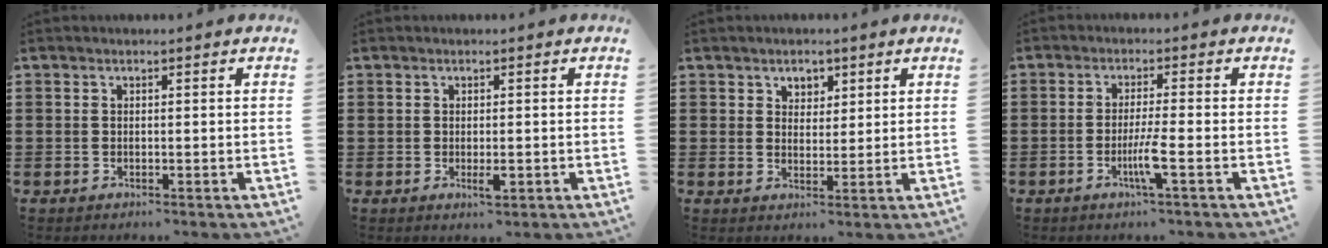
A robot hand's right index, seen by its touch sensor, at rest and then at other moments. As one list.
[{"total": 1.9, "force": [-0.4, 0.6, 1.8], "torque": [-0.031, -0.002, -0.007]}, {"total": 2.6, "force": [1.7, 2.0, 0.4], "torque": [-0.019, 0.011, 0.030]}, {"total": 4.3, "force": [-1.8, -0.3, 3.9], "torque": [-0.081, -0.018, -0.036]}]